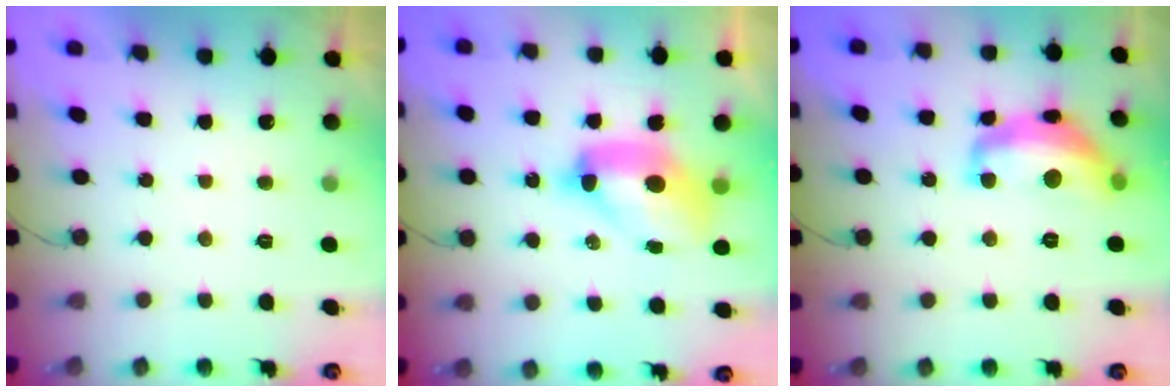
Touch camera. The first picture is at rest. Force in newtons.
{"total": 11.3, "press": 11.2, "slide": 1.1}
{"total": 14.0, "press": 13.9, "slide": 1.2}